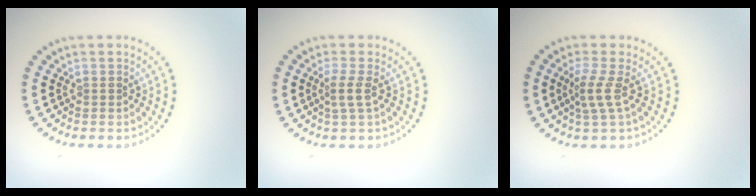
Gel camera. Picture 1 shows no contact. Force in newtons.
{"total": 1.6, "press": 1.2, "slide": 1.1}
{"total": 2.2, "press": 1.6, "slide": 1.6}